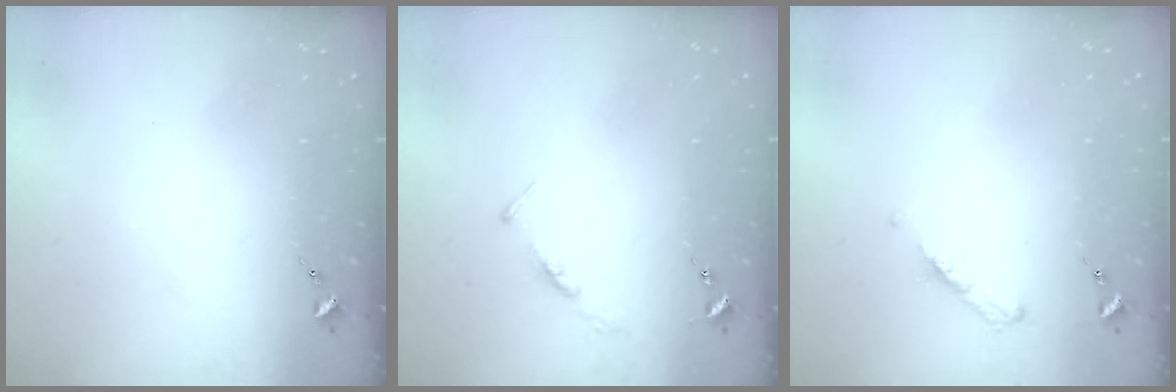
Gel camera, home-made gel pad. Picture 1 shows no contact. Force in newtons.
{"total": 3.5, "press": 3.5, "slide": 0.3}
{"total": 4.9, "press": 4.9, "slide": 0.6}